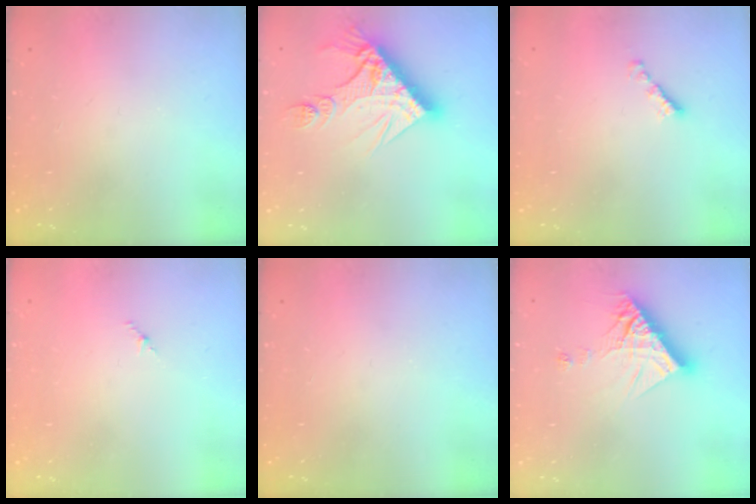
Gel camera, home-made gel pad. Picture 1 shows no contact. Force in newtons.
{"total": 14.2, "press": 14.2, "slide": 1.2}
{"total": 2.1, "press": 2.0, "slide": 0.7}
{"total": 1.2, "press": 1.1, "slide": 0.6}
{"total": 0.0}
{"total": 12.4, "press": 12.3, "slide": 1.0}